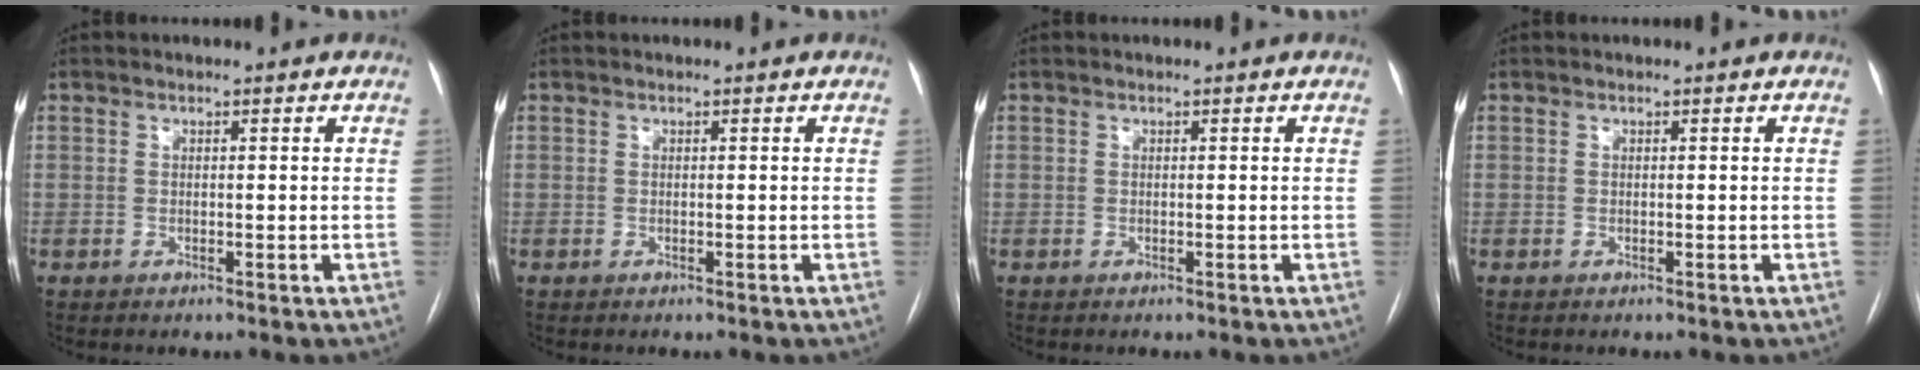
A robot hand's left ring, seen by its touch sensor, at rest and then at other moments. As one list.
[{"total": 0.0}, {"total": 0.0}, {"total": 0.0}]